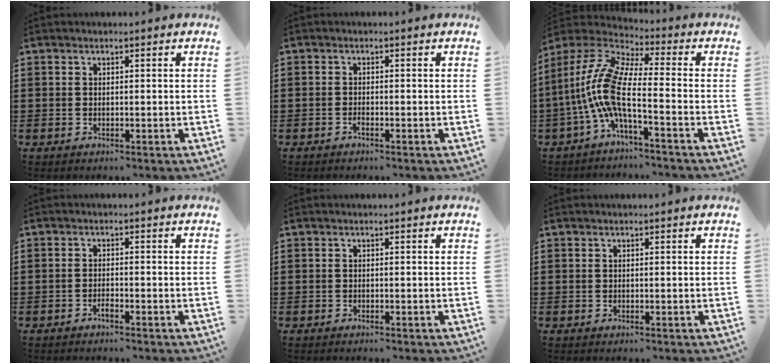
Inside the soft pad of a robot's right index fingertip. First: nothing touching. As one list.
[{"total": 0.7, "force": [-0.5, 0.1, 0.5], "torque": [-0.011, -0.004, -0.009]}, {"total": 10.3, "force": [-3.0, 2.8, 9.4], "torque": [-0.229, -0.021, -0.068]}, {"total": 1.3, "force": [-1.0, 0.2, 0.8], "torque": [-0.017, -0.003, -0.018]}, {"total": 0.0}, {"total": 0.0}]